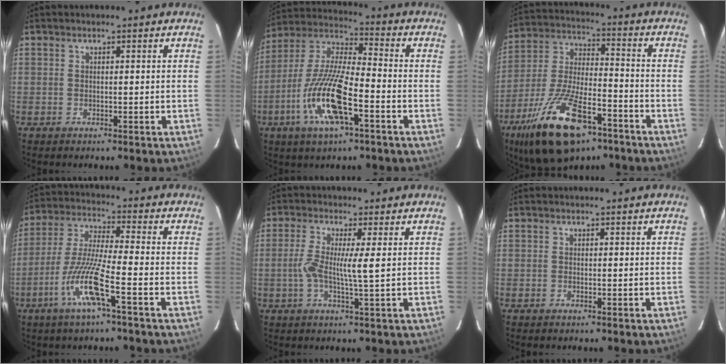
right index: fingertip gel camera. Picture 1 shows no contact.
{"total": 15.3, "force": [-5.8, 3.3, 13.8], "torque": [-0.289, -0.006, -0.108]}
{"total": 18.8, "force": [-11.4, 6.0, 13.7], "torque": [-0.288, -0.025, -0.204]}
{"total": 10.8, "force": [-4.8, -0.1, 9.7], "torque": [-0.200, -0.006, -0.099]}
{"total": 5.3, "force": [0.1, -0.1, 5.3], "torque": [-0.111, -0.002, -0.002]}
{"total": 0.0}